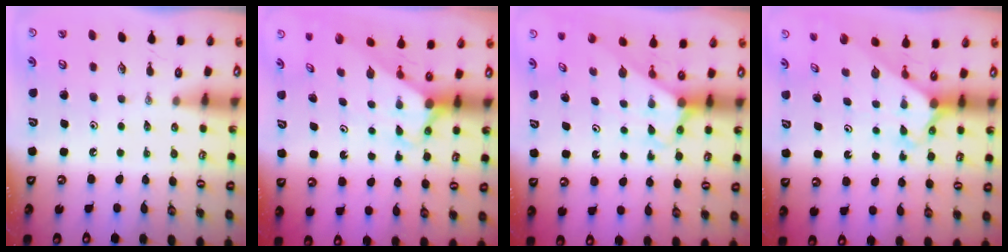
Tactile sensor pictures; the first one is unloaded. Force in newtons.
{"total": 2.6, "press": 2.6, "slide": 0.0}
{"total": 2.6, "press": 2.6, "slide": 0.2}
{"total": 2.3, "press": 2.3, "slide": 0.1}